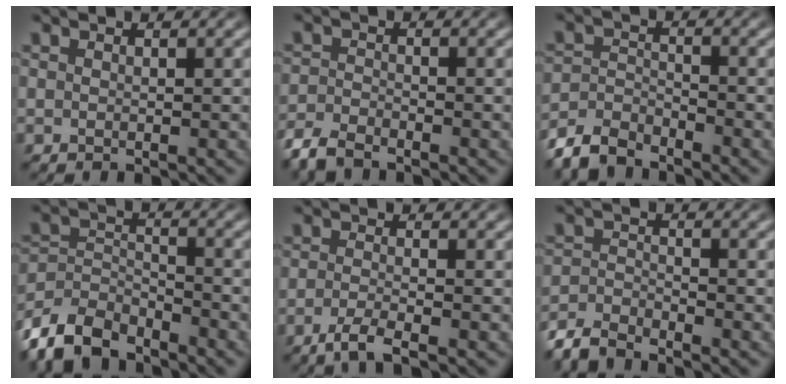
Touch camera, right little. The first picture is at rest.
{"total": 2.7, "force": [-2.6, 0.6, 0.5], "torque": [-0.012, -0.009, -0.047]}
{"total": 4.4, "force": [-3.7, 1.9, 1.4], "torque": [-0.024, -0.009, -0.066]}
{"total": 7.5, "force": [-5.0, 4.6, 3.1], "torque": [-0.074, -0.033, -0.077]}
{"total": 2.7, "force": [-2.1, 0.2, 1.6], "torque": [-0.038, -0.011, -0.033]}
{"total": 3.4, "force": [-3.2, 0.9, 0.7], "torque": [-0.010, -0.009, -0.058]}